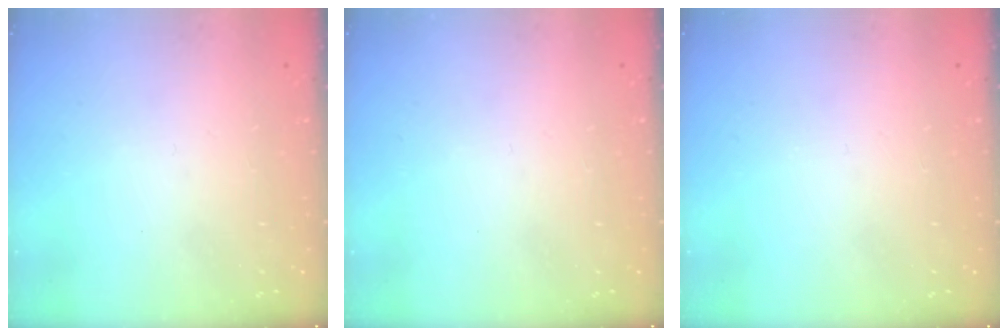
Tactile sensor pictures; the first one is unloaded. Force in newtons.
{"total": 0.0}
{"total": 0.0}